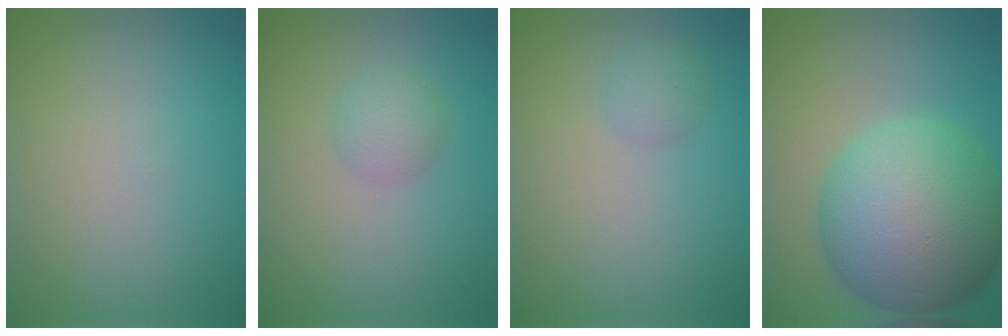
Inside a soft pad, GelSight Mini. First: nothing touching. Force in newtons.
{"total": 2.1, "press": 2.1, "slide": 0.0}
{"total": 1.5, "press": 1.5, "slide": 0.0}
{"total": 14.0, "press": 14.0, "slide": 0.3}